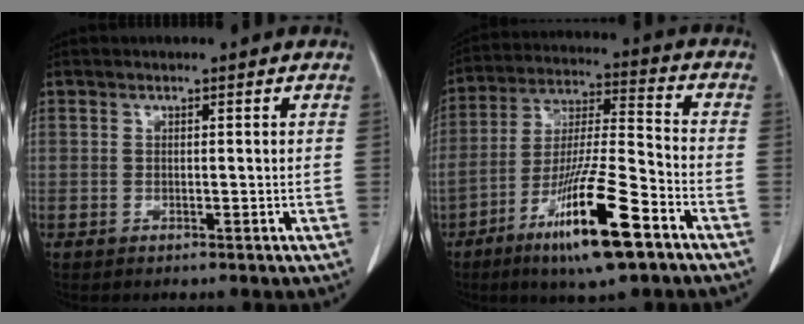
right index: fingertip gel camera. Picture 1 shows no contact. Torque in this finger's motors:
{"motor_torque": [2.14, 0.00, 0.62, 0.21]}